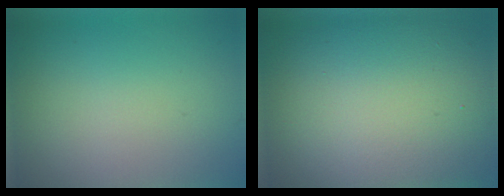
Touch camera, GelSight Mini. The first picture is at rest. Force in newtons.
{"total": 15.4, "press": 15.3, "slide": 1.0}